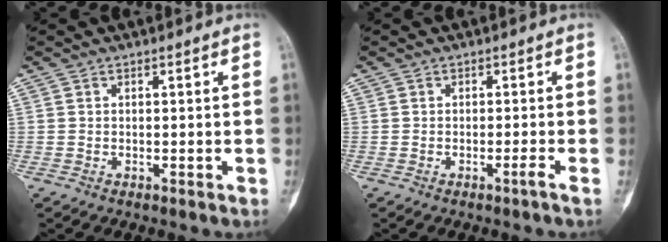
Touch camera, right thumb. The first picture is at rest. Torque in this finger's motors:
{"motor_torque": [-0.36, -0.08, -0.16, -0.32, -0.01]}